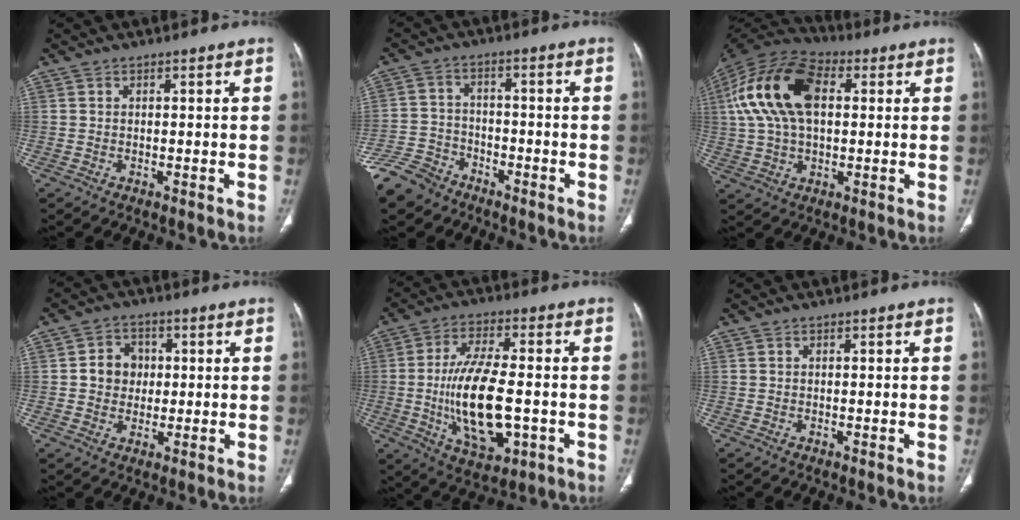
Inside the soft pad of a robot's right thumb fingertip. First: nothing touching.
{"total": 8.9, "force": [-6.9, 5.2, 2.1], "torque": [-0.045, 0.027, -0.137]}
{"total": 18.6, "force": [3.8, 10.8, 14.6], "torque": [-0.282, 0.024, 0.062]}
{"total": 6.1, "force": [0.6, 5.4, 2.8], "torque": [-0.013, 0.006, 0.005]}
{"total": 16.5, "force": [-2.3, 7.2, 14.7], "torque": [-0.268, 0.003, -0.033]}
{"total": 0.0}